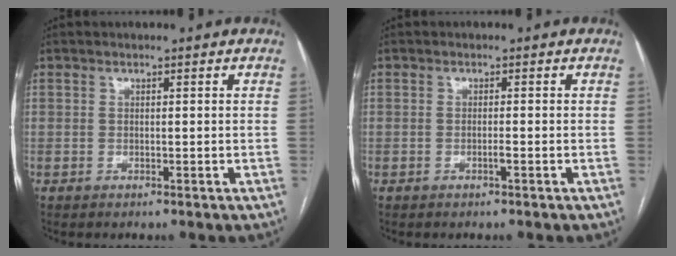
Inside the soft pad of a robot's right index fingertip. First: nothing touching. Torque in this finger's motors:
{"motor_torque": [0.47, 0.28, 0.23, 0.07]}